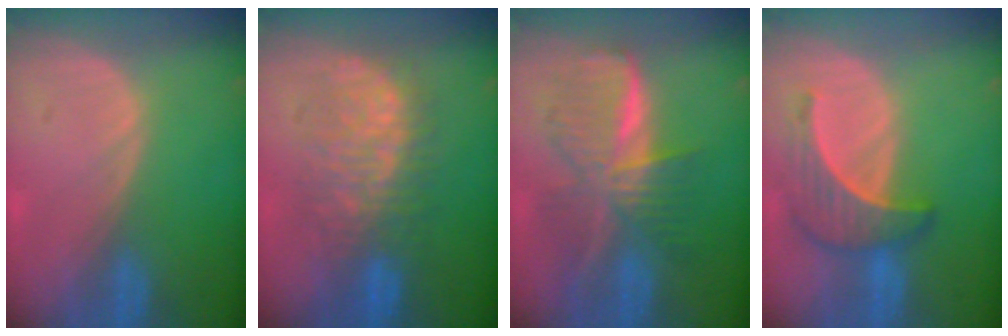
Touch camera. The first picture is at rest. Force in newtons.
{"total": 8.6, "press": 8.6, "slide": 0.4}
{"total": 9.3, "press": 9.3, "slide": 0.7}
{"total": 6.4, "press": 6.4, "slide": 0.3}